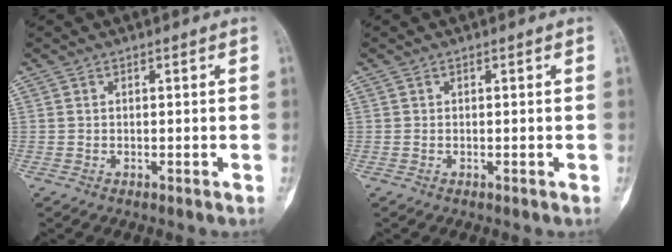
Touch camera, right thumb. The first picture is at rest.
{"total": 0.0}